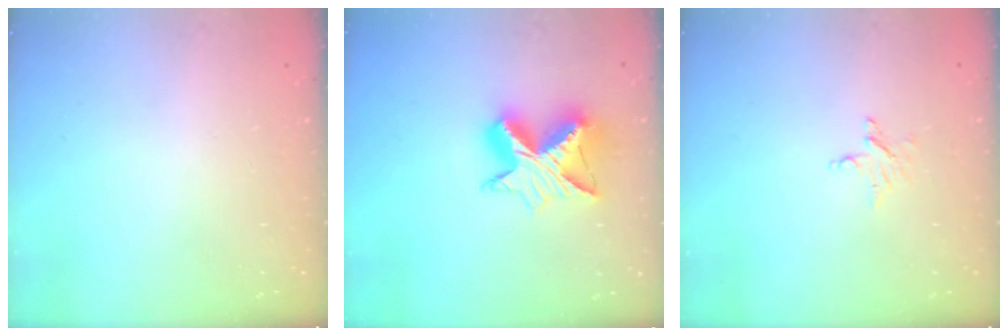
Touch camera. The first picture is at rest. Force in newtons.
{"total": 12.8, "press": 12.8, "slide": 0.8}
{"total": 3.2, "press": 3.2, "slide": 0.3}